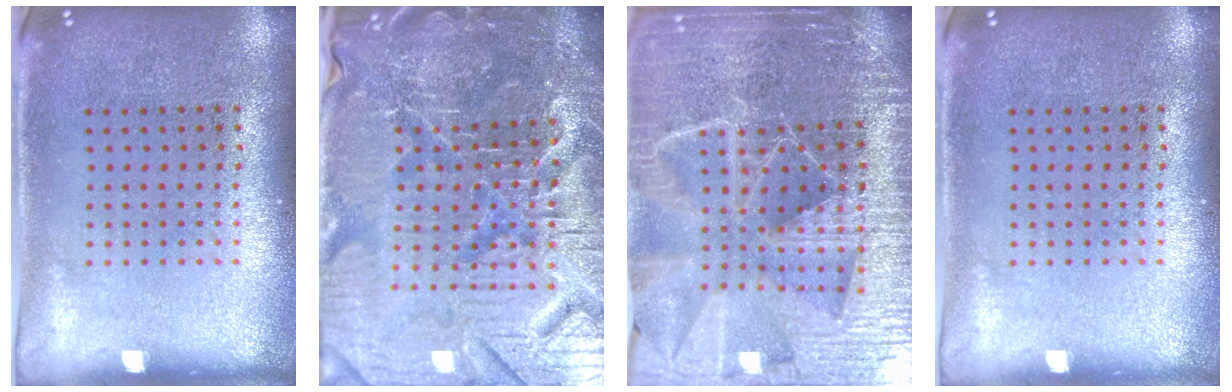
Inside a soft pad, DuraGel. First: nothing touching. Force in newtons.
{"total": 6.1, "press": 5.6, "slide": 2.3}
{"total": 6.3, "press": 5.5, "slide": 3.2}
{"total": 0.0}